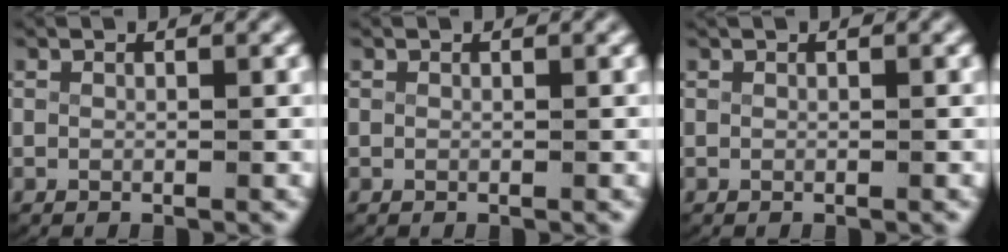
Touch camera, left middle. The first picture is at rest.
{"total": 0.0}
{"total": 0.0}